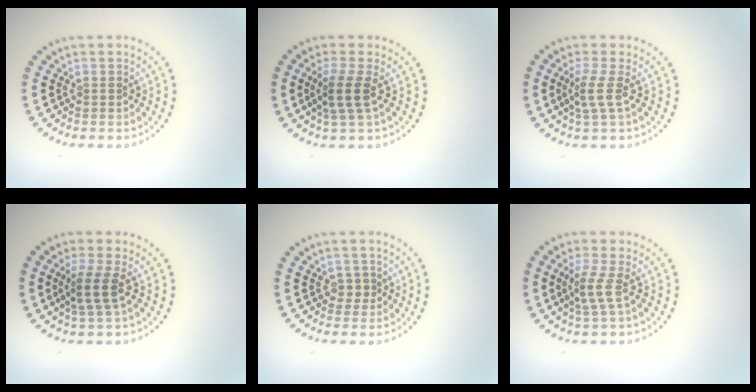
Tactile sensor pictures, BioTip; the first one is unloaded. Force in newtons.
{"total": 2.6, "press": 2.1, "slide": 1.6}
{"total": 2.1, "press": 1.5, "slide": 1.5}
{"total": 2.5, "press": 2.0, "slide": 1.6}
{"total": 1.0, "press": 0.9, "slide": 0.6}
{"total": 2.1, "press": 1.5, "slide": 1.4}